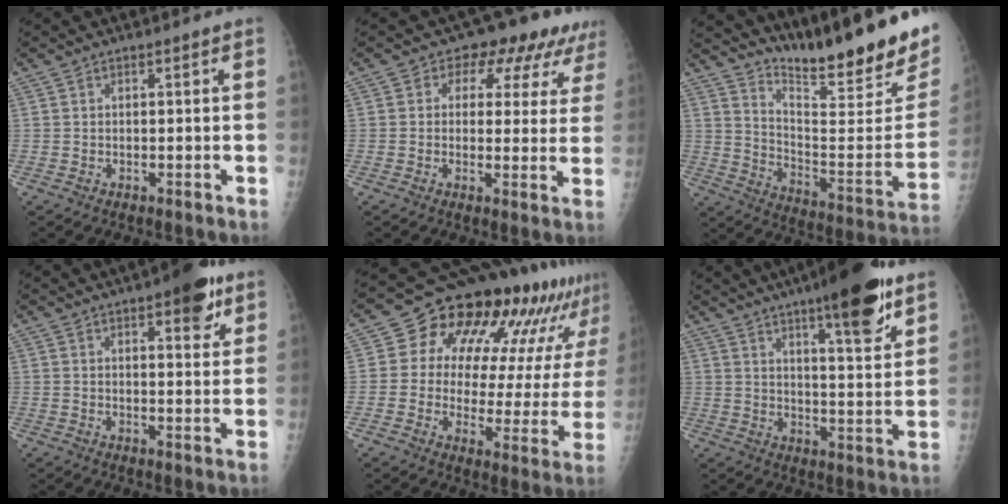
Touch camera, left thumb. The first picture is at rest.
{"total": 9.9, "force": [5.6, 6.6, 4.7], "torque": [-0.006, -0.013, 0.052]}
{"total": 24.5, "force": [19.3, 3.6, 14.7], "torque": [-0.203, -0.136, 0.291]}
{"total": 8.5, "force": [4.8, 3.0, 6.3], "torque": [-0.064, -0.019, 0.059]}
{"total": 23.0, "force": [12.9, 11.3, 15.4], "torque": [-0.176, -0.017, 0.168]}
{"total": 16.6, "force": [10.4, 3.4, 12.5], "torque": [-0.160, -0.053, 0.152]}